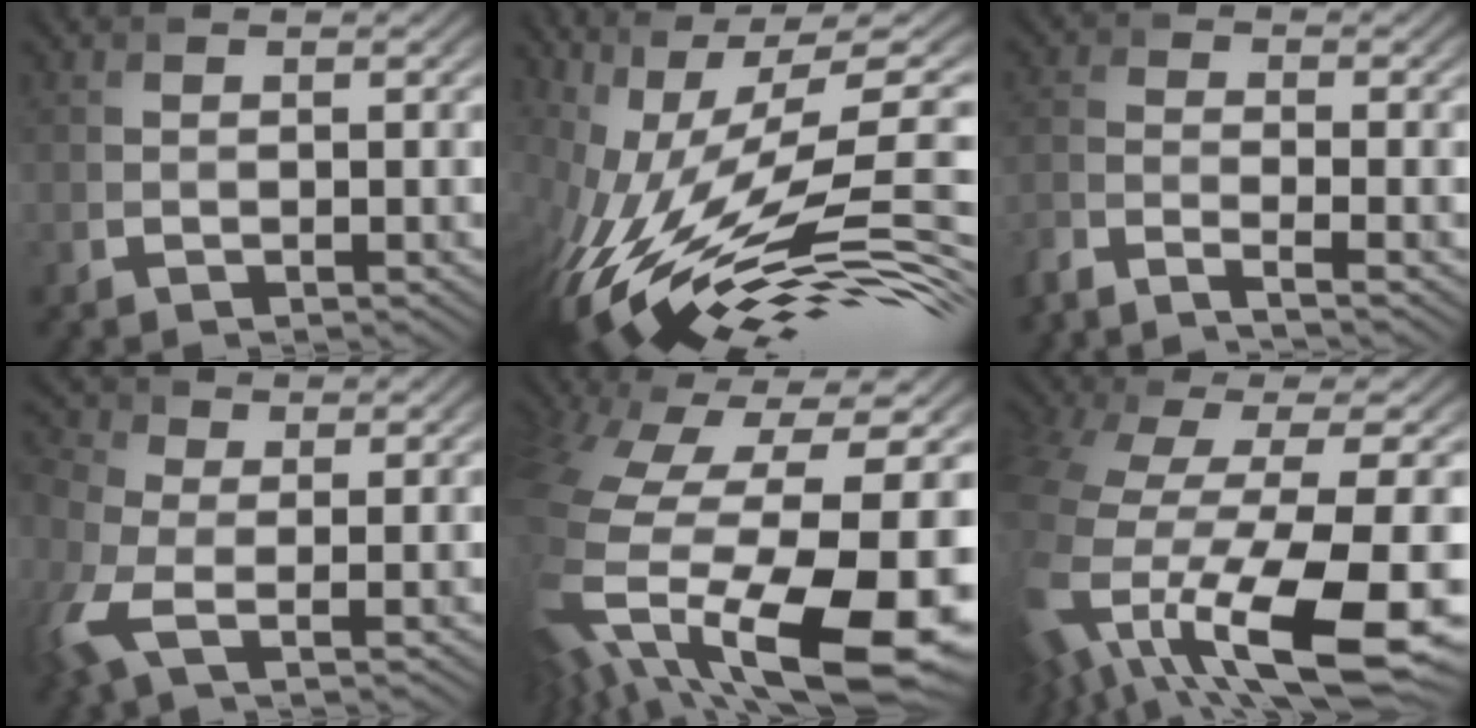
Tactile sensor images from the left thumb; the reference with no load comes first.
{"total": 16.2, "force": [-1.9, 5.4, 15.1], "torque": [-0.278, 0.011, -0.041]}
{"total": 4.7, "force": [-4.1, 0.5, 2.3], "torque": [-0.045, -0.009, -0.095]}
{"total": 7.9, "force": [-1.4, 4.6, 6.2], "torque": [-0.197, -0.005, -0.040]}
{"total": 18.1, "force": [-4.9, 8.4, 15.3], "torque": [-0.309, -0.068, -0.051]}
{"total": 16.5, "force": [-6.9, 6.6, 13.4], "torque": [-0.320, -0.061, -0.090]}